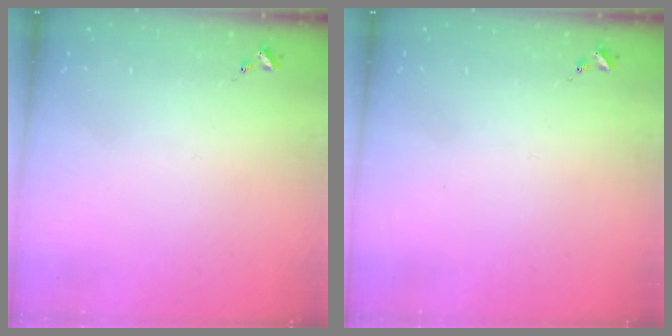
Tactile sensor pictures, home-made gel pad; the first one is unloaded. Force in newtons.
{"total": 0.0}